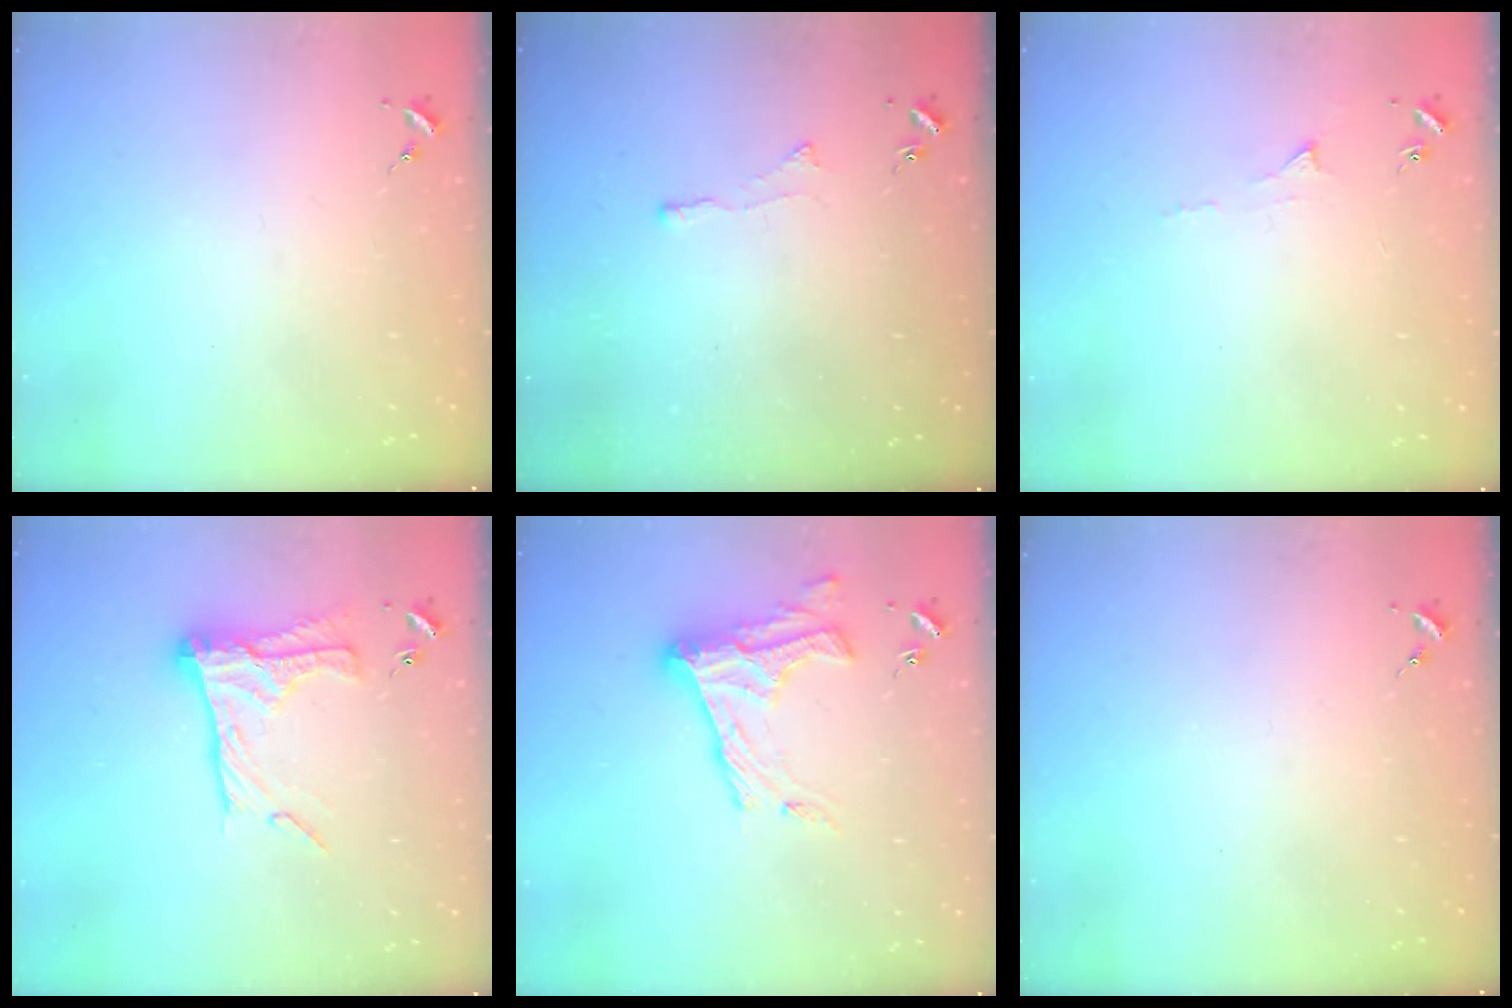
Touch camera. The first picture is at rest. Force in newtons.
{"total": 2.6, "press": 2.5, "slide": 0.6}
{"total": 3.5, "press": 3.5, "slide": 0.5}
{"total": 16.9, "press": 16.8, "slide": 1.5}
{"total": 15.9, "press": 15.9, "slide": 0.9}
{"total": 0.0}